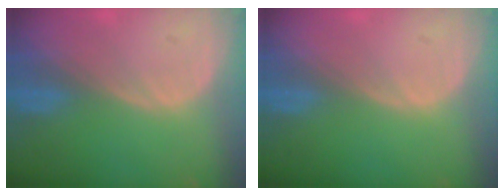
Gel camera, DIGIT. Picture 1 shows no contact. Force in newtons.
{"total": 0.0}